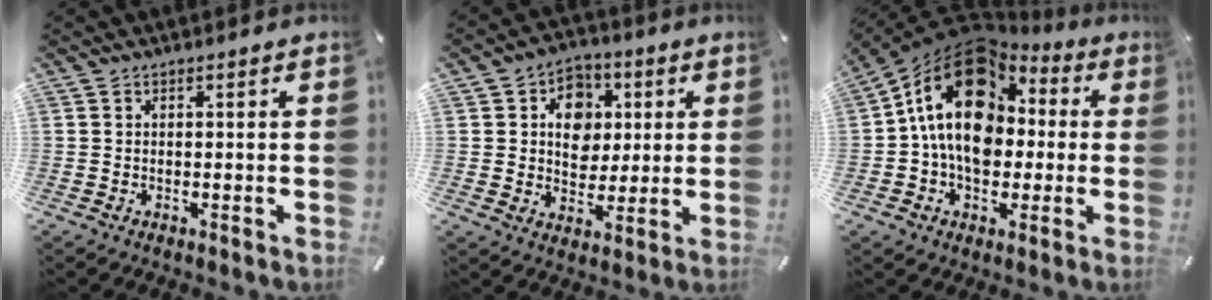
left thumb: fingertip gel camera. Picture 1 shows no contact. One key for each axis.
{"total": 9.8, "fx": 1.7, "fy": 8.6, "fz": 4.5, "tx": -0.060, "ty": 0.001, "tz": 0.033}
{"total": 18.9, "fx": 2.3, "fy": 14.2, "fz": 12.3, "tx": -0.235, "ty": -0.001, "tz": 0.039}